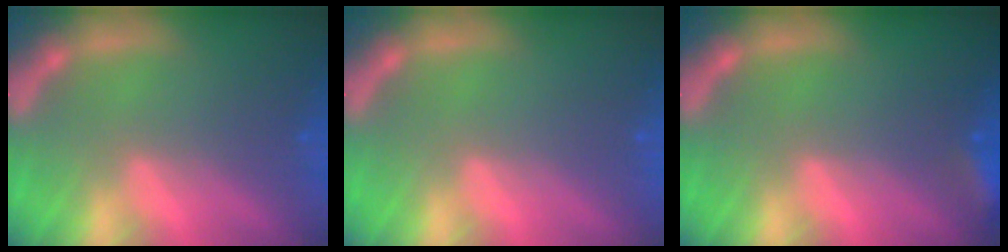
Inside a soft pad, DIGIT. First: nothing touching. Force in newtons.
{"total": 0.0}
{"total": 2.9}